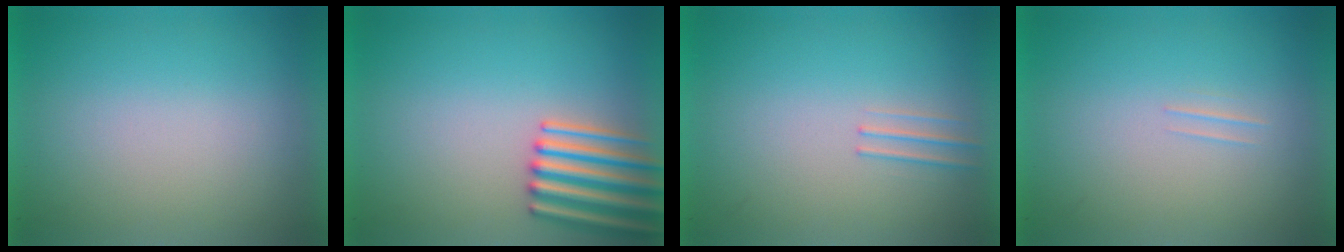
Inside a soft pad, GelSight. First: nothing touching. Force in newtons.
{"total": 4.4}
{"total": 1.1}
{"total": 1.1}